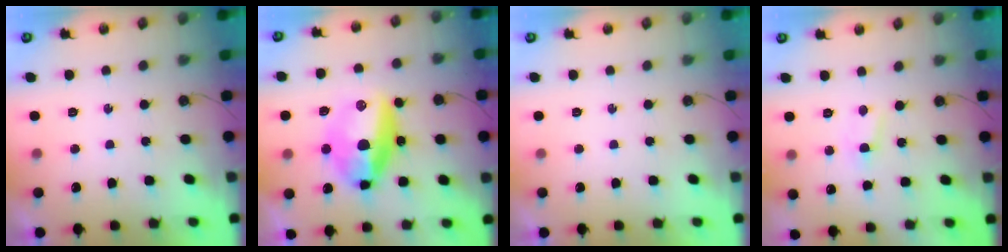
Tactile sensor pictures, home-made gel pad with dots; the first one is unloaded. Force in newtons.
{"total": 14.2, "press": 14.1, "slide": 2.3}
{"total": 0.0}
{"total": 3.2, "press": 3.2, "slide": 0.4}